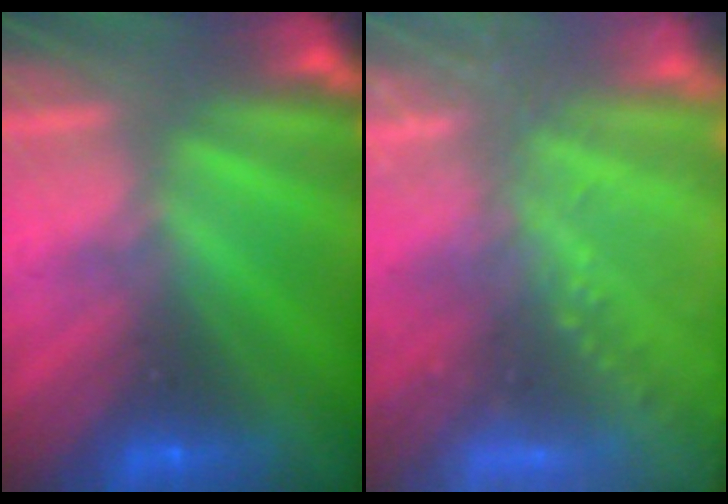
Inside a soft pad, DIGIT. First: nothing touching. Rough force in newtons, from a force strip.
{"total": 11.8}